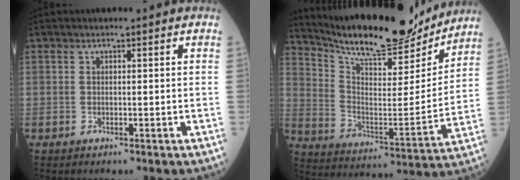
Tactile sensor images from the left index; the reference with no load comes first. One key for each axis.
{"total": 19.5, "fx": 17.9, "fy": 3.2, "fz": 7.0, "tx": -0.134, "ty": -0.027, "tz": 0.282}